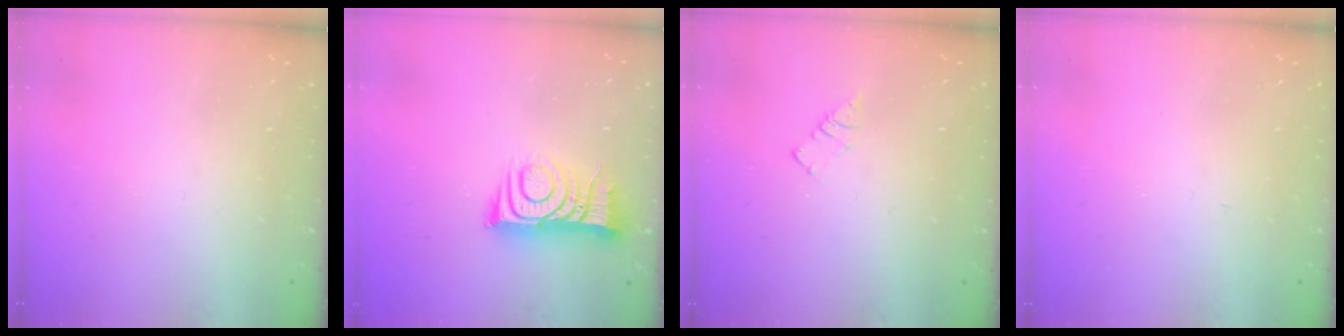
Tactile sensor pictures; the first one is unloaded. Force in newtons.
{"total": 9.6, "press": 9.6, "slide": 0.7}
{"total": 2.6, "press": 2.6, "slide": 0.3}
{"total": 2.7, "press": 2.7, "slide": 0.3}